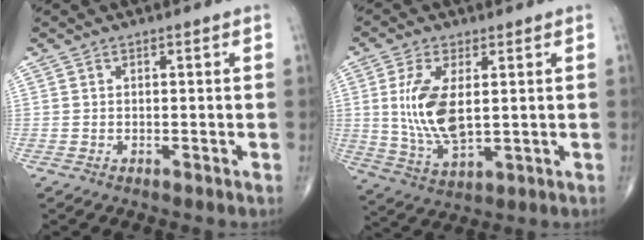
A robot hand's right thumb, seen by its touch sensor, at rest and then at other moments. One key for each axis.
{"total": 11.5, "fx": 1.6, "fy": 5.3, "fz": 10.0, "tx": -0.205, "ty": -0.016, "tz": 0.042}